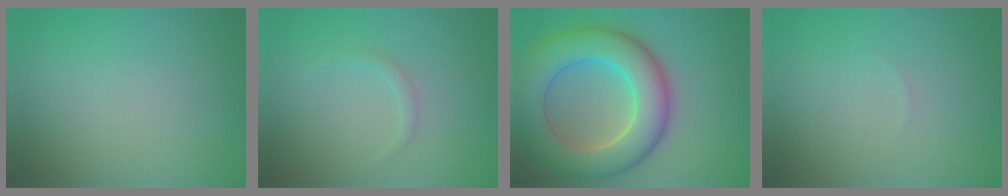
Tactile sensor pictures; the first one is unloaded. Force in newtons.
{"total": 0.9, "press": 0.9, "slide": 0.0}
{"total": 10.4, "press": 10.4, "slide": 0.7}
{"total": 0.0}